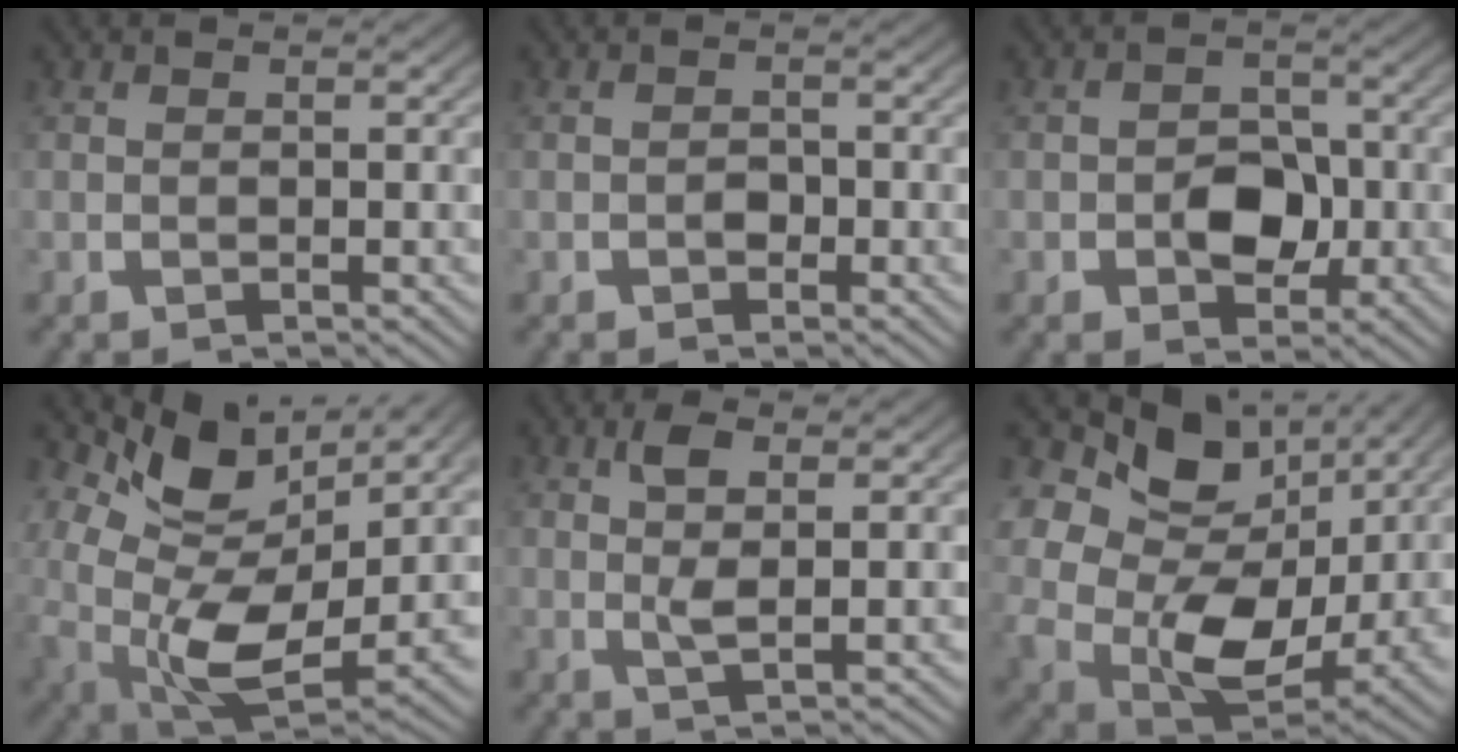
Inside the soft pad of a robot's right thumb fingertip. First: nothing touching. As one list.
[{"total": 1.1, "force": [-0.6, 0.8, 0.4], "torque": [-0.007, -0.008, -0.010]}, {"total": 4.6, "force": [-0.9, 3.4, 2.9], "torque": [-0.041, -0.019, -0.009]}, {"total": 18.4, "force": [-1.1, 12.3, 13.6], "torque": [-0.294, -0.089, 0.029]}, {"total": 2.8, "force": [1.1, 0.7, 2.5], "torque": [-0.050, -0.005, 0.025]}, {"total": 16.5, "force": [2.1, 11.0, 12.2], "torque": [-0.255, -0.051, 0.060]}]